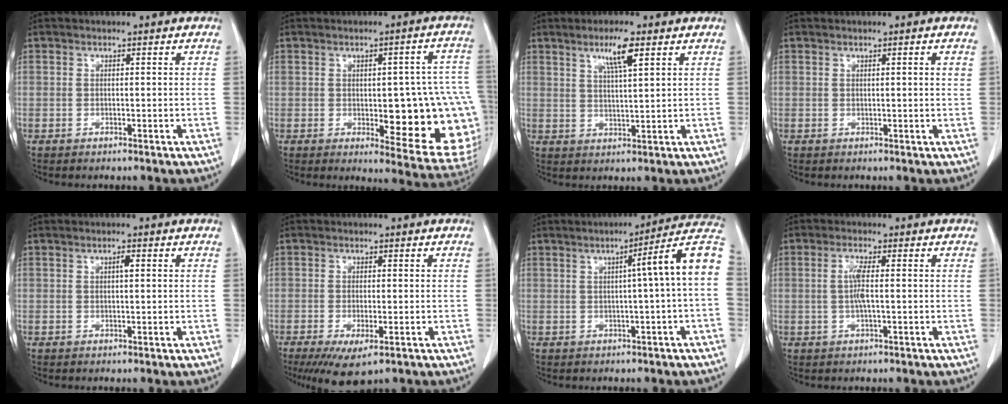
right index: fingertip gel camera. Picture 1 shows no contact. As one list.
[{"total": 18.9, "force": [-2.4, 5.9, 17.8], "torque": [-0.151, 0.021, -0.002]}, {"total": 5.3, "force": [2.9, 0.2, 4.4], "torque": [-0.078, 0.000, 0.050]}, {"total": 1.1, "force": [0.3, -0.1, 1.0], "torque": [-0.014, 0.001, 0.003]}, {"total": 1.0, "force": [0.2, 0.2, 0.9], "torque": [-0.017, 0.003, 0.002]}, {"total": 6.0, "force": [-3.3, 1.6, 4.7], "torque": [-0.075, -0.015, -0.046]}, {"total": 9.1, "force": [0.5, -1.1, 9.0], "torque": [-0.109, 0.025, 0.000]}, {"total": 3.1, "force": [-0.1, 0.1, 3.1], "torque": [-0.065, 0.000, -0.003]}]